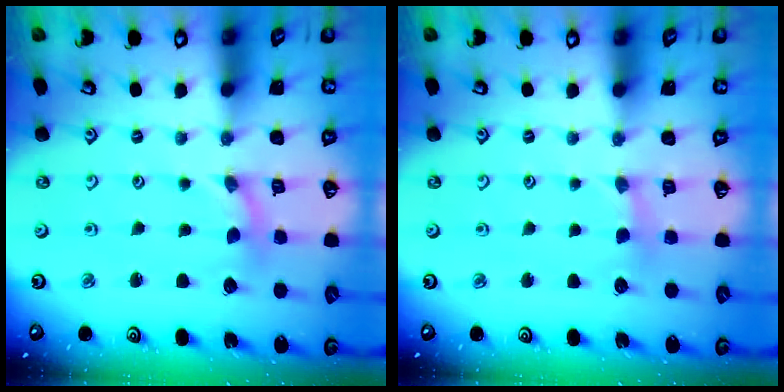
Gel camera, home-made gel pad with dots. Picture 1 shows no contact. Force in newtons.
{"total": 3.4, "press": 3.4, "slide": 0.5}